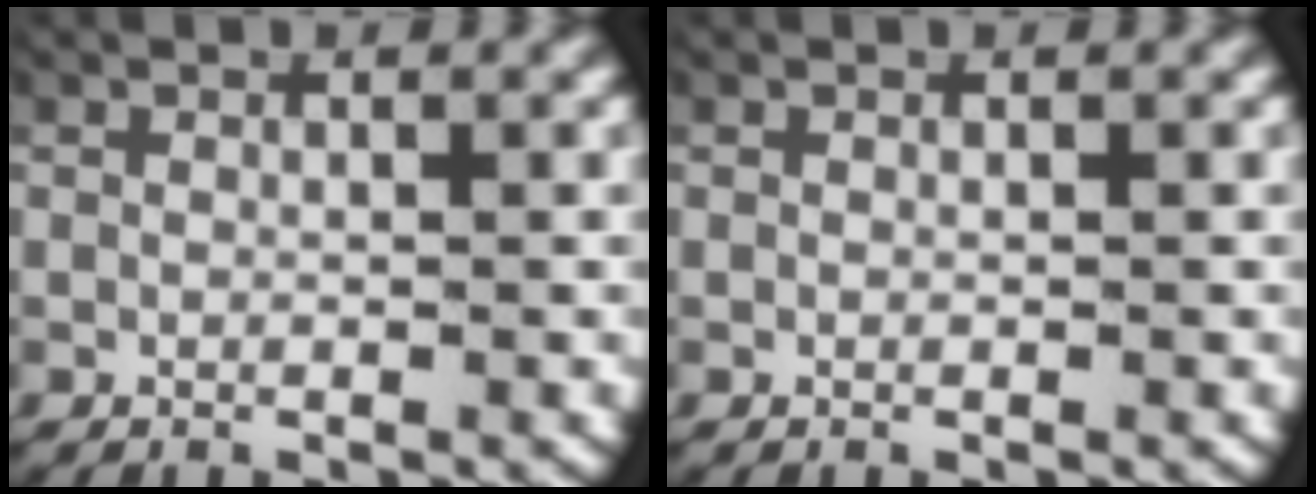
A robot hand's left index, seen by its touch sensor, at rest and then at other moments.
{"total": 0.0}